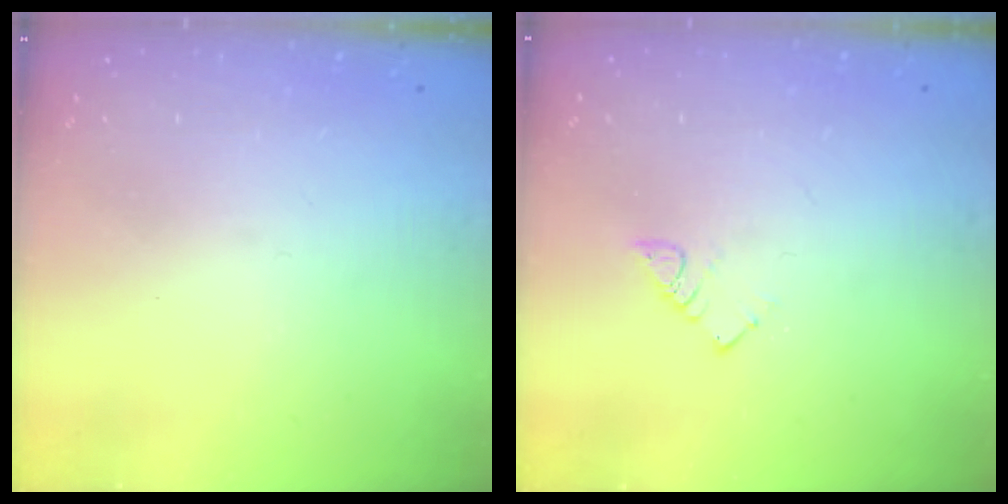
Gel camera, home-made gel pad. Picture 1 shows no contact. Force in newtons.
{"total": 2.9, "press": 2.9, "slide": 0.5}